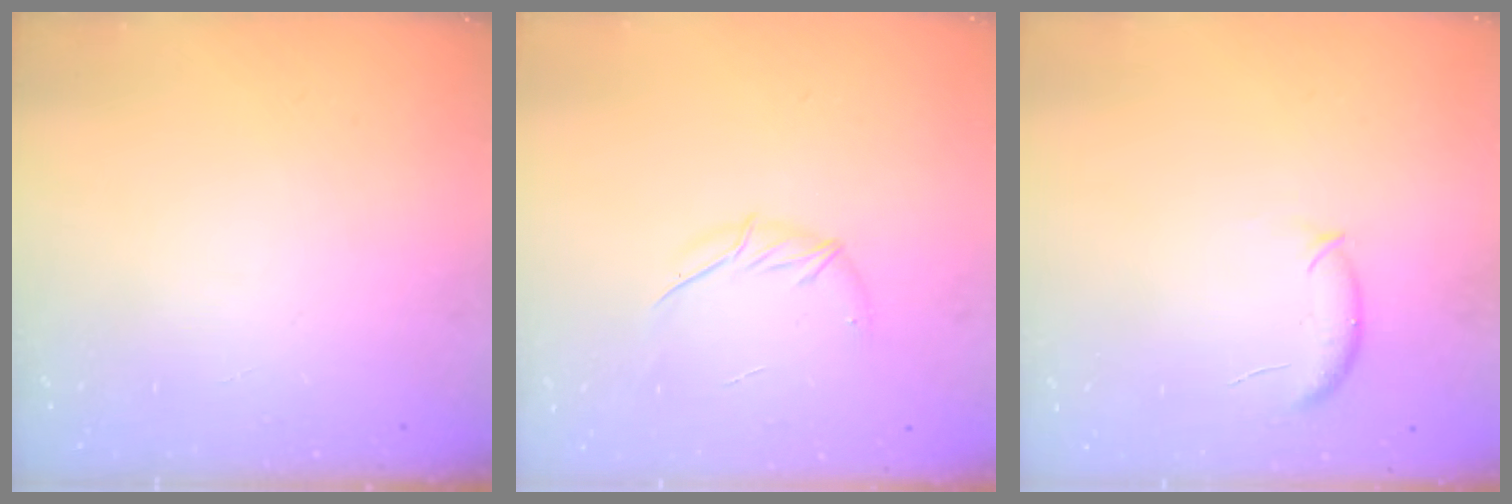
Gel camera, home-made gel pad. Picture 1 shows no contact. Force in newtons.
{"total": 6.2, "press": 6.0, "slide": 1.6}
{"total": 6.4, "press": 6.3, "slide": 1.0}